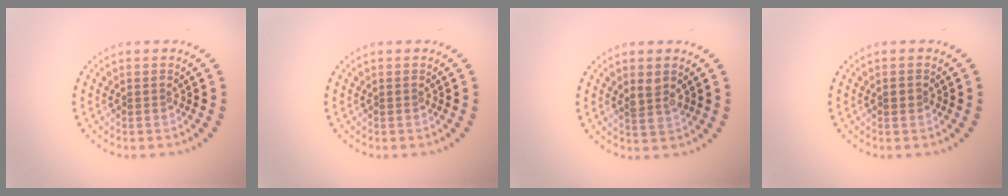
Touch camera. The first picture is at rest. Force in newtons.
{"total": 0.0}
{"total": 1.7, "press": 1.6, "slide": 0.5}
{"total": 0.9, "press": 0.9, "slide": 0.0}